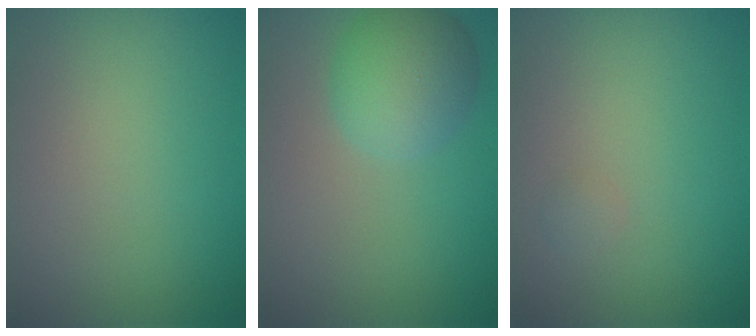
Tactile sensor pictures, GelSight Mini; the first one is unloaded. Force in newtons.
{"total": 4.4, "press": 4.4, "slide": 0.1}
{"total": 0.5, "press": 0.5, "slide": 0.0}